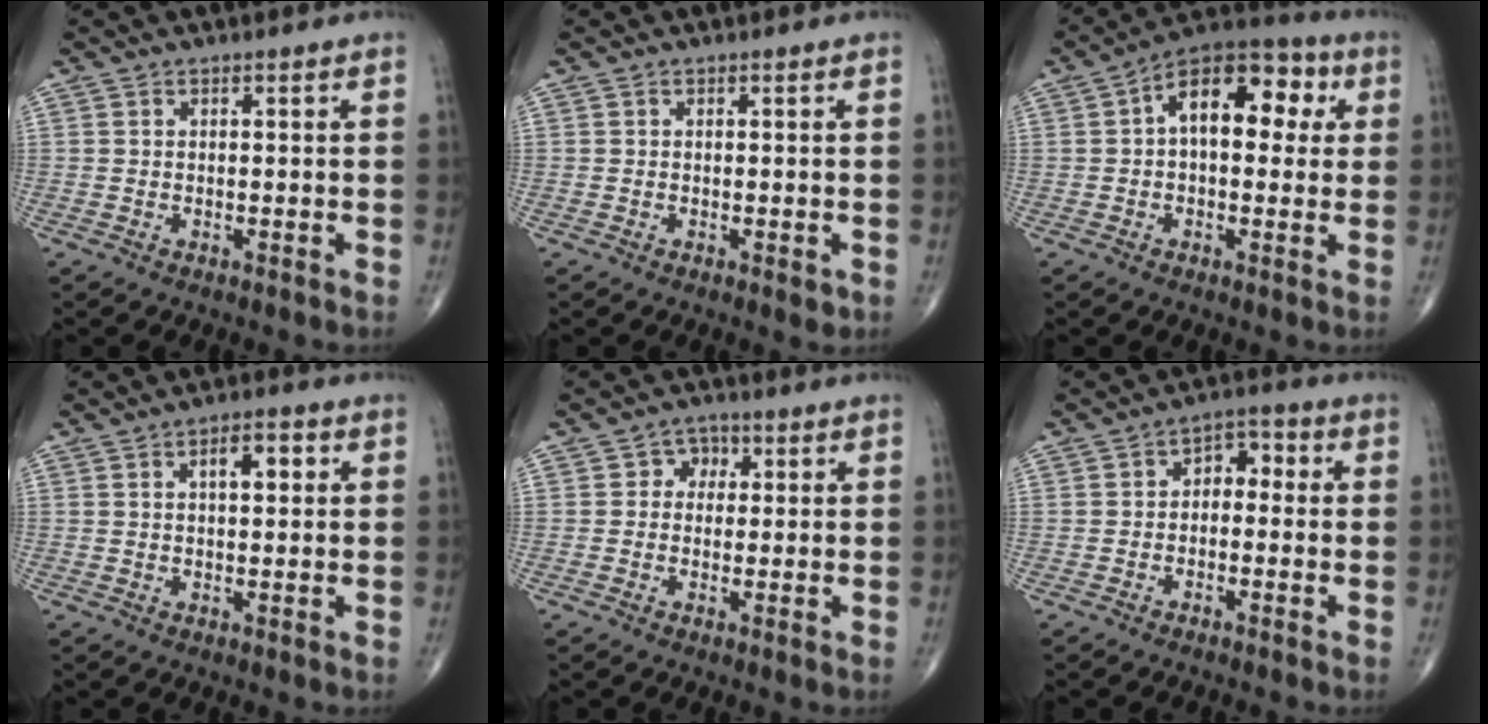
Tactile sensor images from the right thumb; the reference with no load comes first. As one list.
[{"total": 1.3, "force": [-0.4, 0.5, 1.1], "torque": [-0.007, -0.001, -0.004]}, {"total": 14.2, "force": [2.8, 8.1, 11.4], "torque": [-0.140, 0.034, 0.031]}, {"total": 4.8, "force": [1.4, 2.3, 4.0], "torque": [-0.051, 0.006, 0.017]}, {"total": 3.4, "force": [0.7, 3.0, 1.5], "torque": [0.006, 0.005, 0.001]}, {"total": 4.9, "force": [-0.2, 3.4, 3.6], "torque": [-0.028, 0.026, -0.017]}]